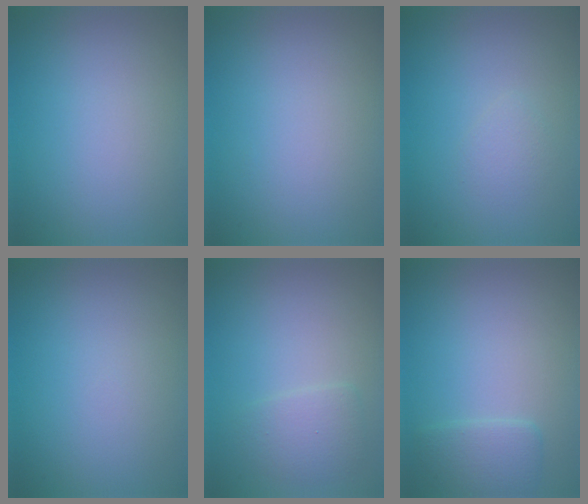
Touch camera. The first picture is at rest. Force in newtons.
{"total": 0.0}
{"total": 0.9, "press": 0.9, "slide": 0.1}
{"total": 0.0}
{"total": 2.0, "press": 2.0, "slide": 0.1}
{"total": 2.0, "press": 2.0, "slide": 0.3}